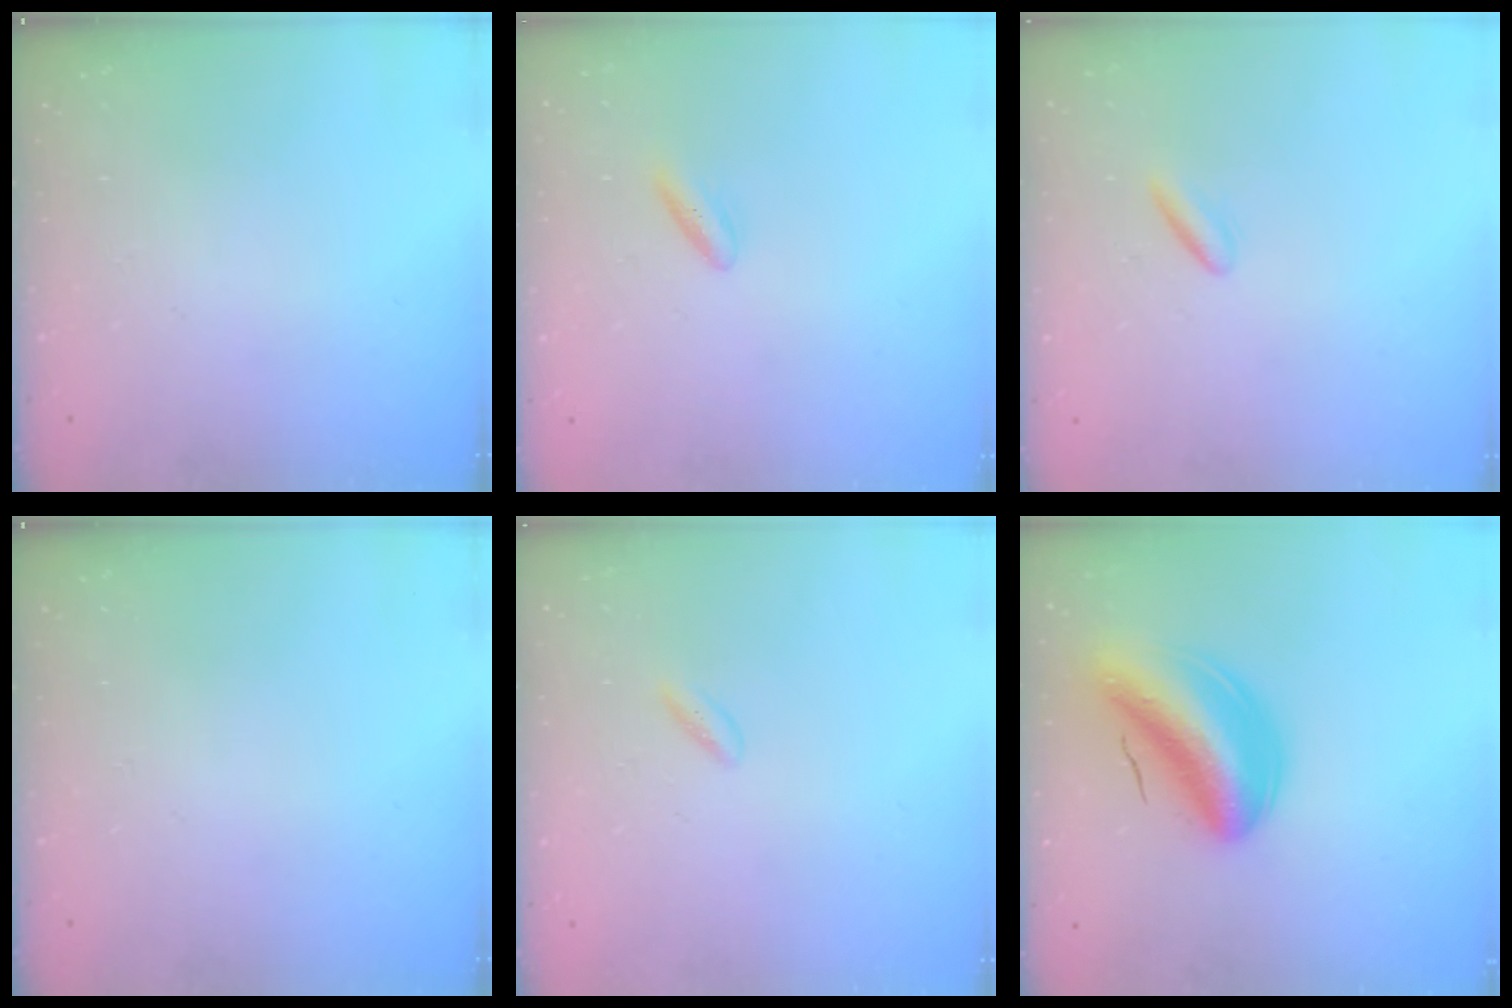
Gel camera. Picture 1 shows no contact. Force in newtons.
{"total": 2.5, "press": 2.2, "slide": 1.2}
{"total": 2.2, "press": 2.0, "slide": 0.9}
{"total": 0.0}
{"total": 1.4, "press": 1.1, "slide": 0.8}
{"total": 11.2, "press": 10.5, "slide": 3.8}